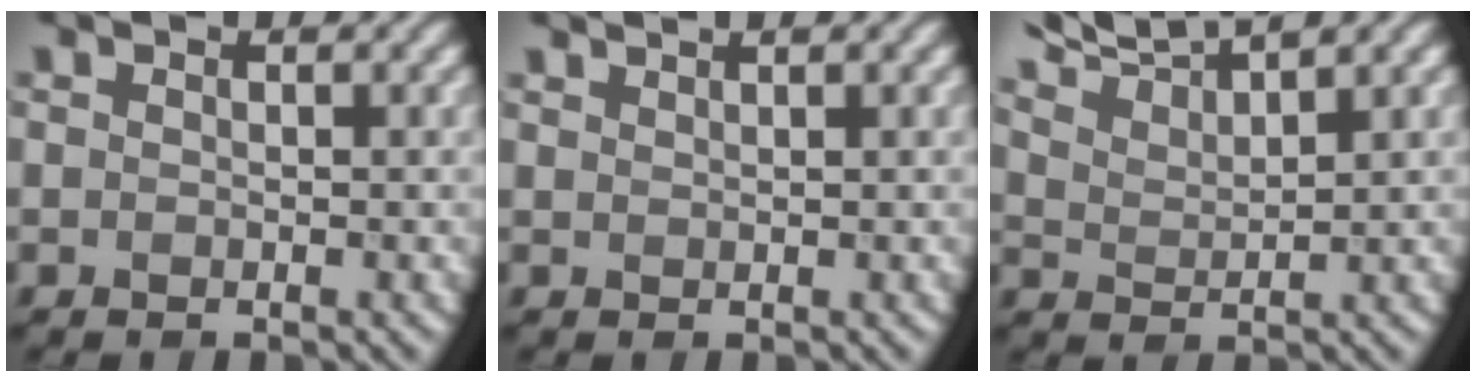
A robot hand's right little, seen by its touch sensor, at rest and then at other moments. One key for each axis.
{"total": 1.0, "fx": 0.9, "fy": 0.1, "fz": 0.3, "tx": -0.002, "ty": 0.001, "tz": 0.013}
{"total": 5.7, "fx": 5.2, "fy": 0.8, "fz": 2.2, "tx": -0.054, "ty": 0.019, "tz": 0.091}